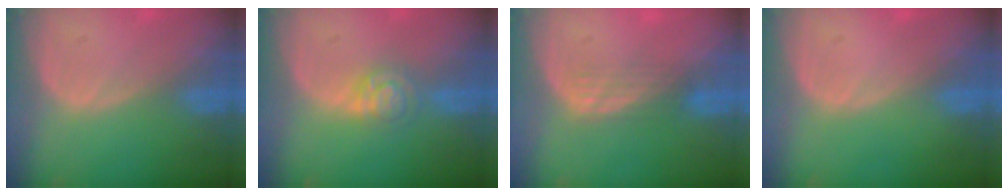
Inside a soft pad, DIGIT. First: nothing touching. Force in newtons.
{"total": 4.7, "press": 3.9, "slide": 2.6}
{"total": 2.9, "press": 2.5, "slide": 1.5}
{"total": 0.0}